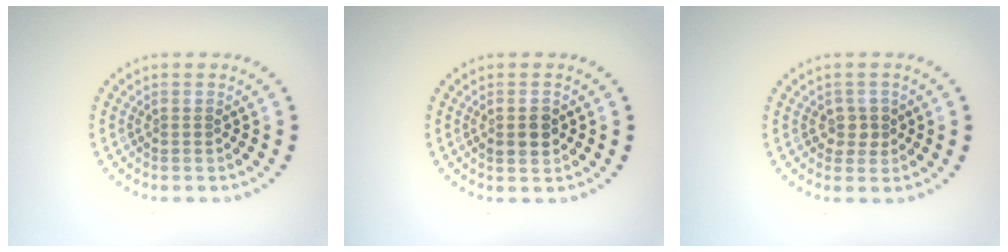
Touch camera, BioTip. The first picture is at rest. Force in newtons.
{"total": 1.8, "press": 1.8, "slide": 0.1}
{"total": 1.5, "press": 1.4, "slide": 0.6}